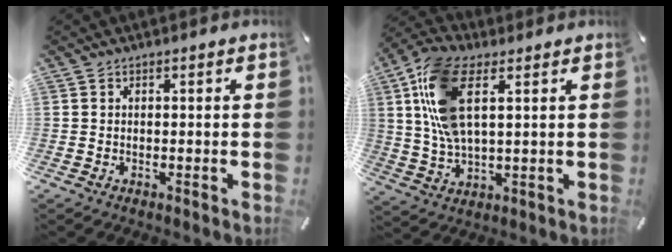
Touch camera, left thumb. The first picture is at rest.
{"total": 14.0, "force": [4.9, 6.8, 11.2], "torque": [-0.253, -0.005, 0.092]}